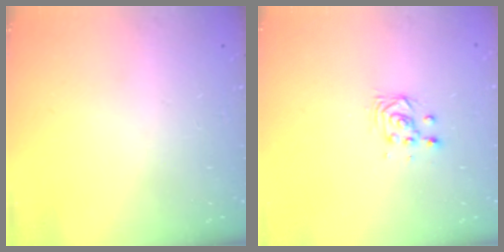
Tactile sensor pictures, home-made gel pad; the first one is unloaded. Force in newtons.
{"total": 3.9, "press": 3.9, "slide": 0.2}